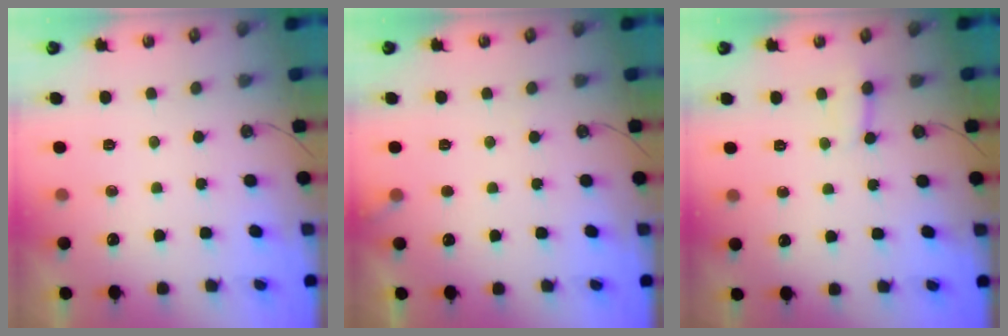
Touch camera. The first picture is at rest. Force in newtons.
{"total": 4.5, "press": 4.4, "slide": 0.4}
{"total": 2.0, "press": 2.0, "slide": 0.1}